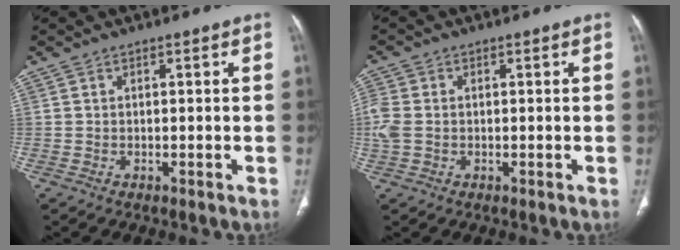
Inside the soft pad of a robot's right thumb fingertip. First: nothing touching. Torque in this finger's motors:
{"motor_torque": [0.15, -0.08, 0.18, 0.45, 0.04]}